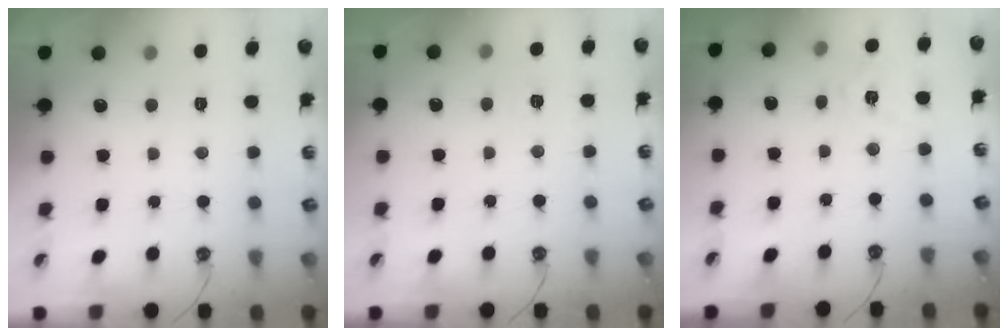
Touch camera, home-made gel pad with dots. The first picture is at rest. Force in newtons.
{"total": 2.6, "press": 2.6, "slide": 0.2}
{"total": 6.2, "press": 6.2, "slide": 0.5}